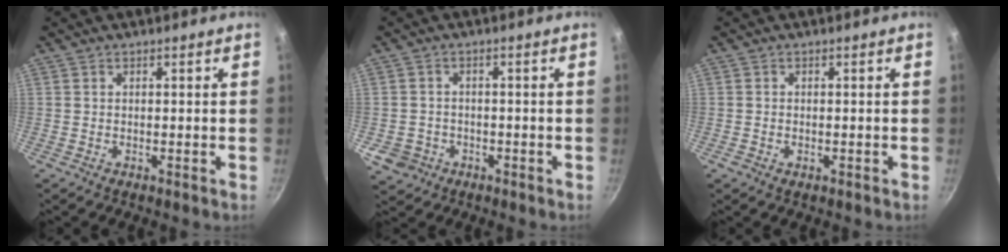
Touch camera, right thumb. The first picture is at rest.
{"total": 4.2, "force": [-1.5, 3.8, 0.8], "torque": [-0.002, 0.014, -0.022]}
{"total": 1.3, "force": [-0.4, 0.9, 0.8], "torque": [-0.015, 0.008, -0.004]}